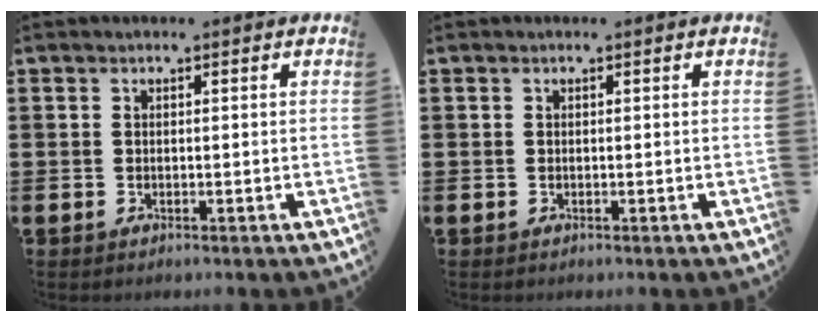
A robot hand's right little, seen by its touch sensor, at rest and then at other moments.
{"total": 0.0}